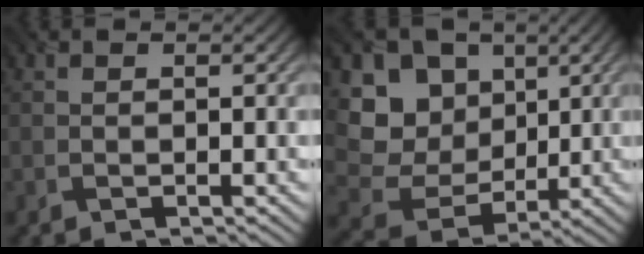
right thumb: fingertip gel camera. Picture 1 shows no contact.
{"total": 12.6, "force": [3.5, 10.6, 5.8], "torque": [-0.196, 0.026, 0.074]}